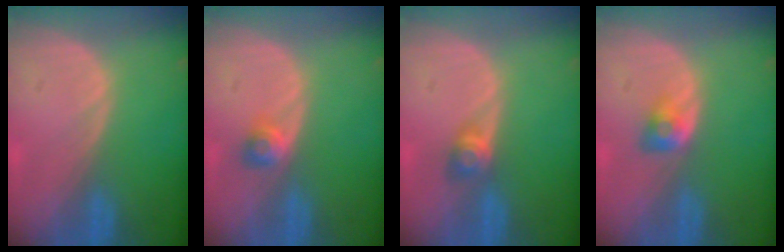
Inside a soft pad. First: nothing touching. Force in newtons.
{"total": 2.6, "press": 2.3, "slide": 1.2}
{"total": 3.0, "press": 2.6, "slide": 1.5}
{"total": 2.9, "press": 2.5, "slide": 1.5}